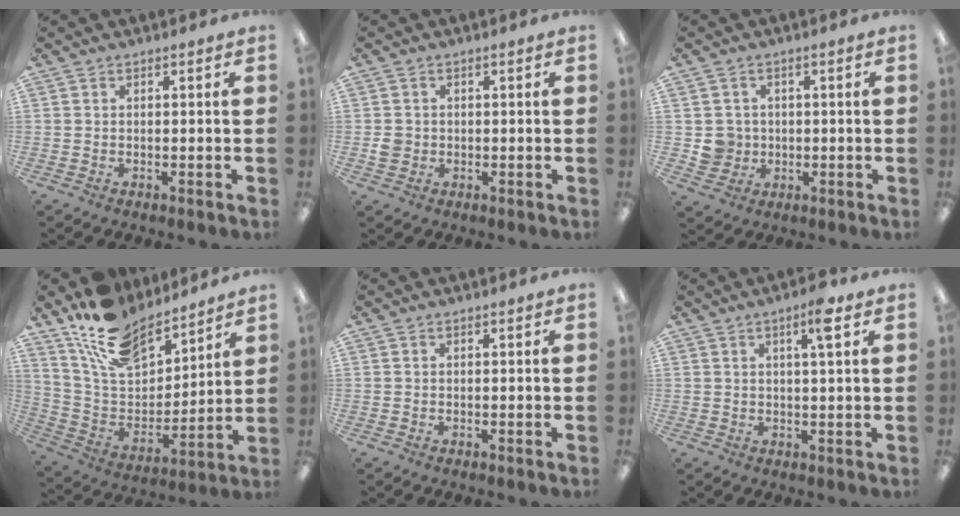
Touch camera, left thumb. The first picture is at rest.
{"total": 2.4, "force": [-0.1, 2.3, 0.9], "torque": [-0.017, 0.004, -0.003]}
{"total": 4.7, "force": [0.3, 4.7, 0.6], "torque": [-0.015, 0.008, 0.009]}
{"total": 16.9, "force": [13.3, 7.9, 6.7], "torque": [-0.154, -0.077, 0.248]}
{"total": 0.0}
{"total": 5.8, "force": [3.1, 0.9, 4.8], "torque": [-0.079, -0.005, 0.045]}